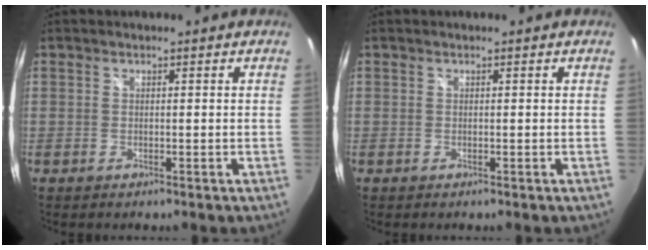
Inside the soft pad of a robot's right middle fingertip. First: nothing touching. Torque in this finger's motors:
{"motor_torque": [0.00, 0.00, 0.00, 0.00]}